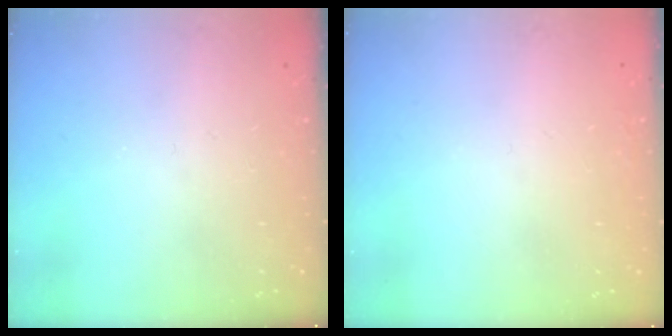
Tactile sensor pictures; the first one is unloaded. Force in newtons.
{"total": 1.6, "press": 1.5, "slide": 0.1}